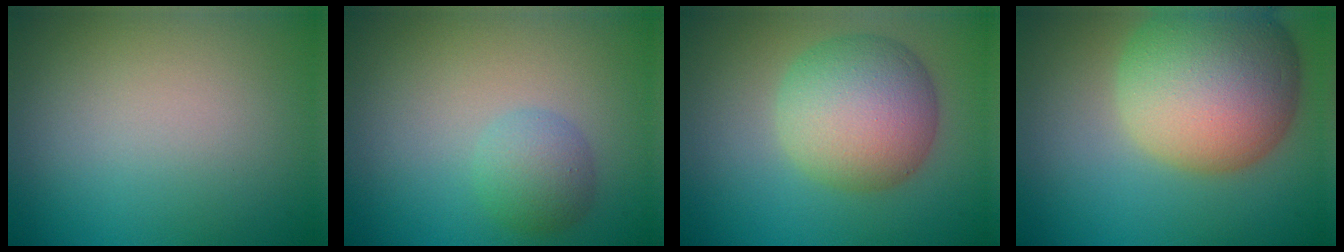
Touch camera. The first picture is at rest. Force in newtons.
{"total": 2.4, "press": 2.4, "slide": 0.1}
{"total": 7.7, "press": 7.7, "slide": 0.3}
{"total": 12.5, "press": 12.4, "slide": 0.9}